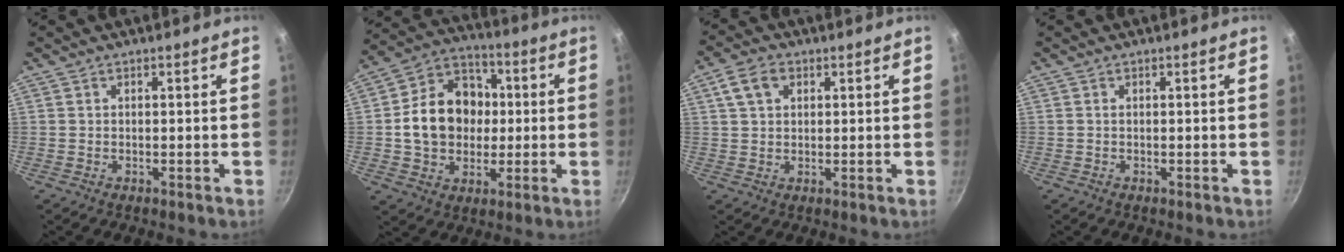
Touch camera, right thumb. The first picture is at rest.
{"total": 16.2, "force": [0.3, 13.0, 9.6], "torque": [-0.129, 0.030, -0.001]}
{"total": 6.1, "force": [2.3, 4.2, 3.7], "torque": [-0.059, 0.004, 0.039]}
{"total": 0.0}